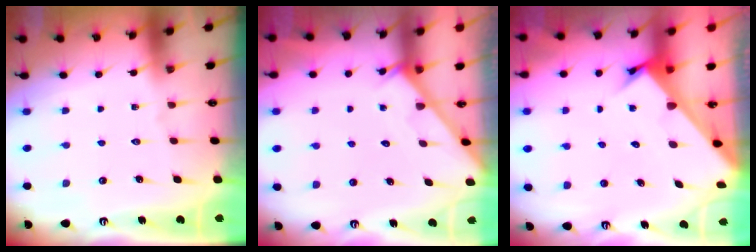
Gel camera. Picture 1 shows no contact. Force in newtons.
{"total": 2.0, "press": 2.0, "slide": 0.1}
{"total": 2.9, "press": 2.9, "slide": 0.2}